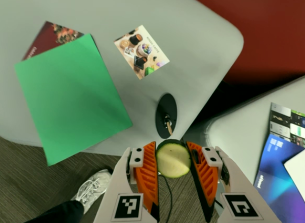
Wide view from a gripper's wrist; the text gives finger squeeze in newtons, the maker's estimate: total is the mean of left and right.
{"total": 11.5, "left": 11.5, "right": 11.5}